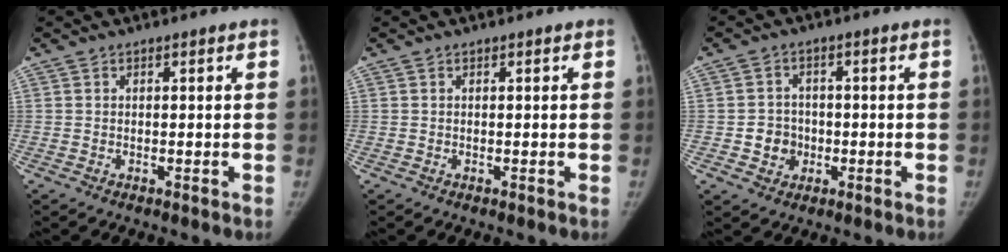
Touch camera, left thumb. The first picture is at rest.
{"total": 0.0}
{"total": 4.8, "force": [-1.0, 4.4, 1.6], "torque": [-0.002, 0.009, -0.016]}